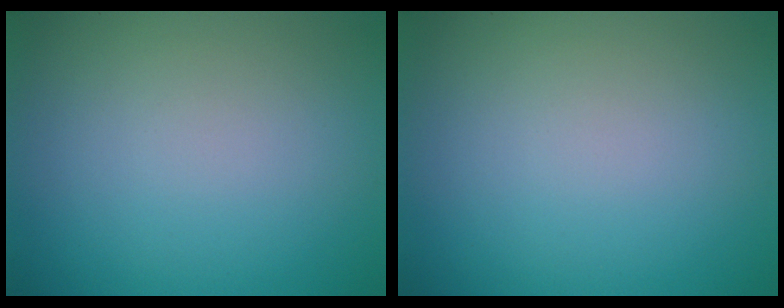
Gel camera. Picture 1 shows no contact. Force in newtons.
{"total": 0.0}